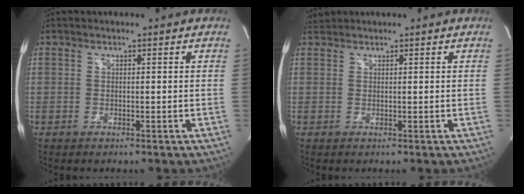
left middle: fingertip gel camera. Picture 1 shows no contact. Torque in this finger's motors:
{"motor_torque": [0.09, 0.05, -0.11, -0.01]}